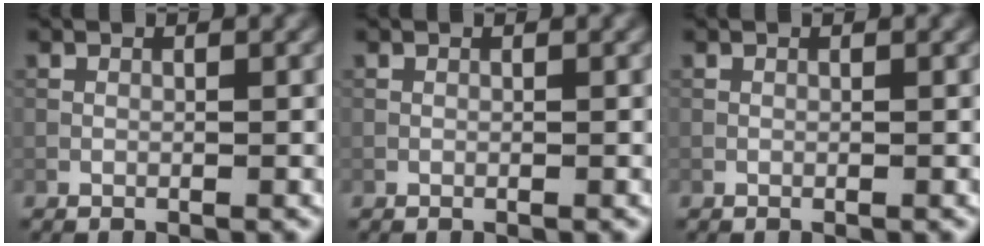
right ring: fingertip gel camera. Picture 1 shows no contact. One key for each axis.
{"total": 0.0}
{"total": 0.0}